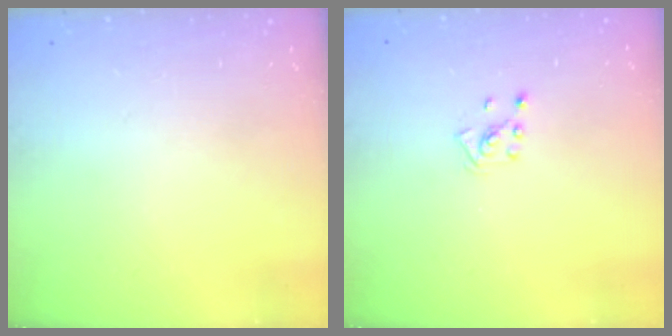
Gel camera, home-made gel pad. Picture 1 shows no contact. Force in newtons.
{"total": 2.1, "press": 2.0, "slide": 0.3}